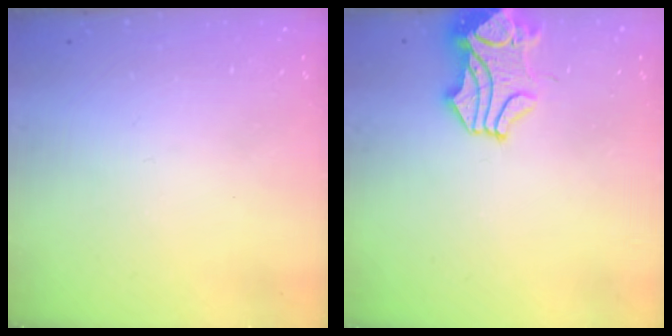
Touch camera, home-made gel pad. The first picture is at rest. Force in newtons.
{"total": 1.8, "press": 1.2, "slide": 1.4}